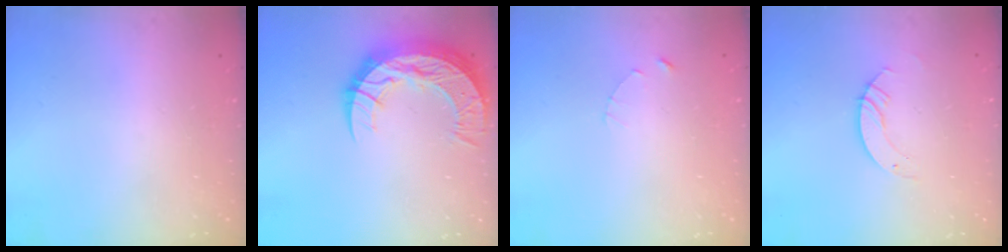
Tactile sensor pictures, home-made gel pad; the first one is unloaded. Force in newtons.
{"total": 15.4, "press": 15.3, "slide": 1.1}
{"total": 1.2, "press": 1.1, "slide": 0.2}
{"total": 3.5, "press": 3.5, "slide": 0.2}